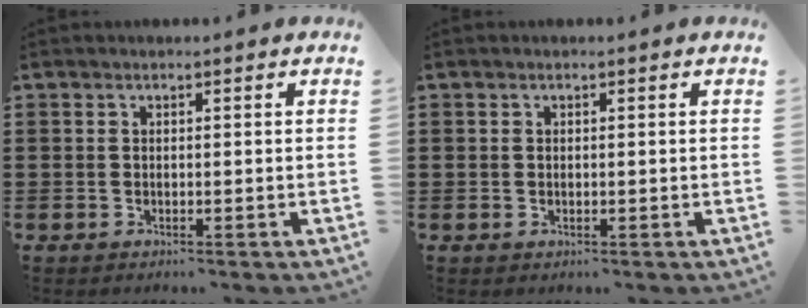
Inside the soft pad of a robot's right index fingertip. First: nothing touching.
{"total": 0.0}